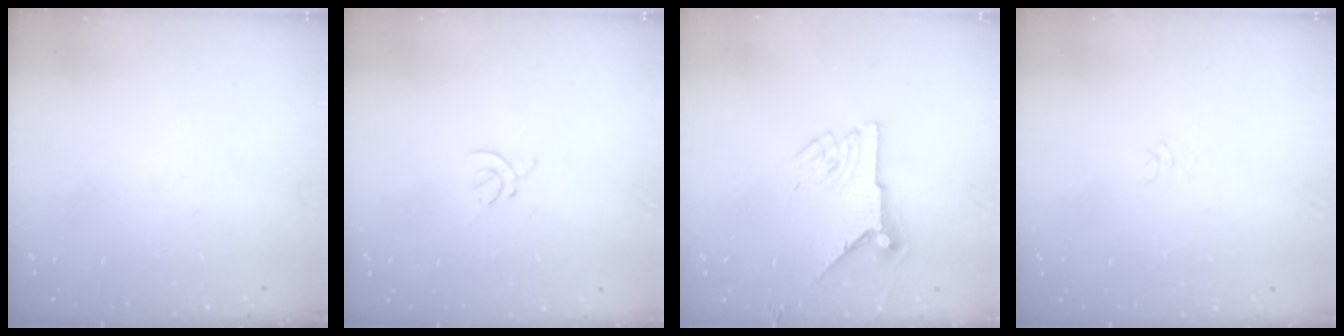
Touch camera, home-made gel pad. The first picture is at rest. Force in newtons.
{"total": 2.0, "press": 1.9, "slide": 0.5}
{"total": 9.5, "press": 9.5, "slide": 0.5}
{"total": 3.5, "press": 3.5, "slide": 0.2}